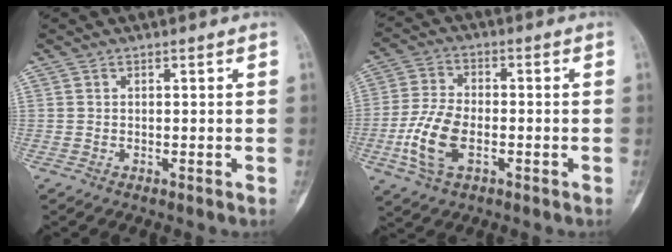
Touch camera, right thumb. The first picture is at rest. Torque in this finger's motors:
{"motor_torque": [0.07, 0.58, 0.50, 0.31, 0.02]}